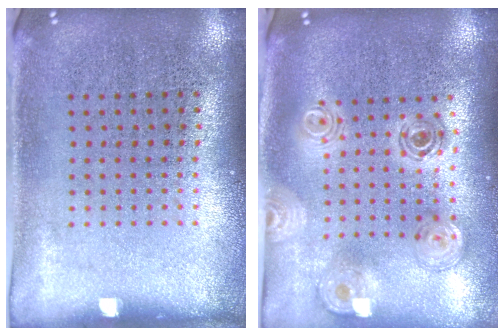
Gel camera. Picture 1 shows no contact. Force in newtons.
{"total": 1.3, "press": 1.3, "slide": 0.4}